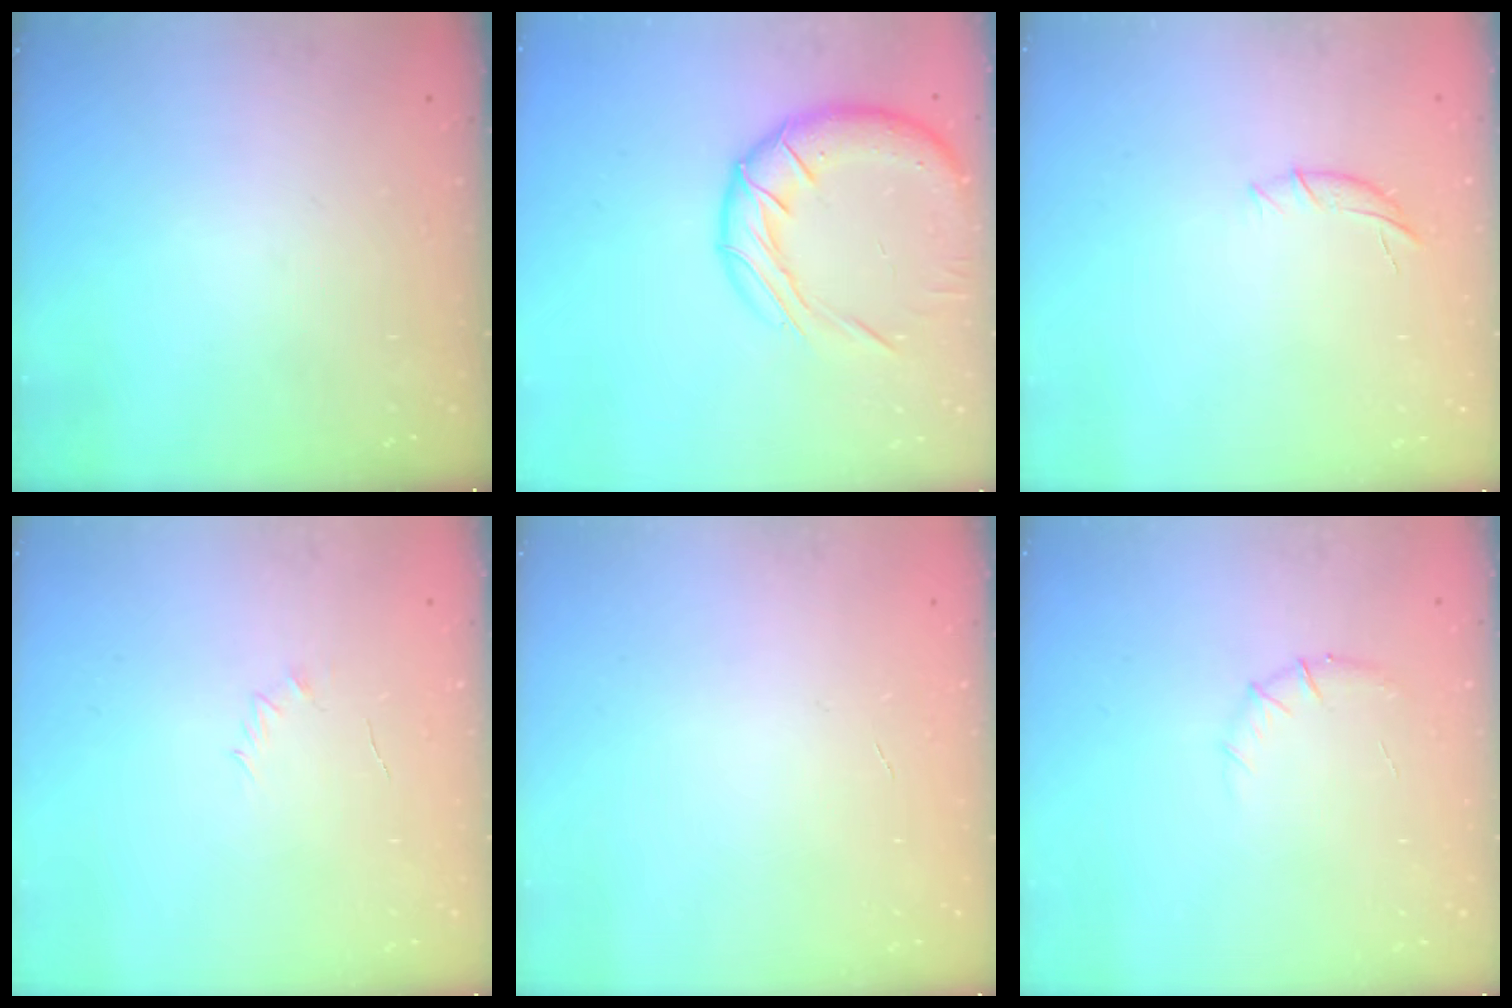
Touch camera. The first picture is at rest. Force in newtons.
{"total": 15.2, "press": 15.0, "slide": 2.2}
{"total": 5.8, "press": 5.7, "slide": 1.2}
{"total": 2.5, "press": 2.4, "slide": 0.7}
{"total": 0.0}
{"total": 6.2, "press": 6.0, "slide": 1.8}